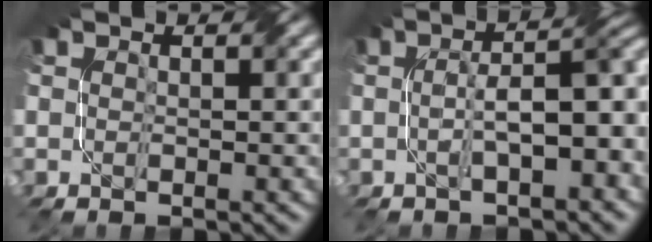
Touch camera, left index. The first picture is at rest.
{"total": 6.7, "force": [-1.0, 1.9, 6.3], "torque": [-0.092, 0.013, -0.014]}